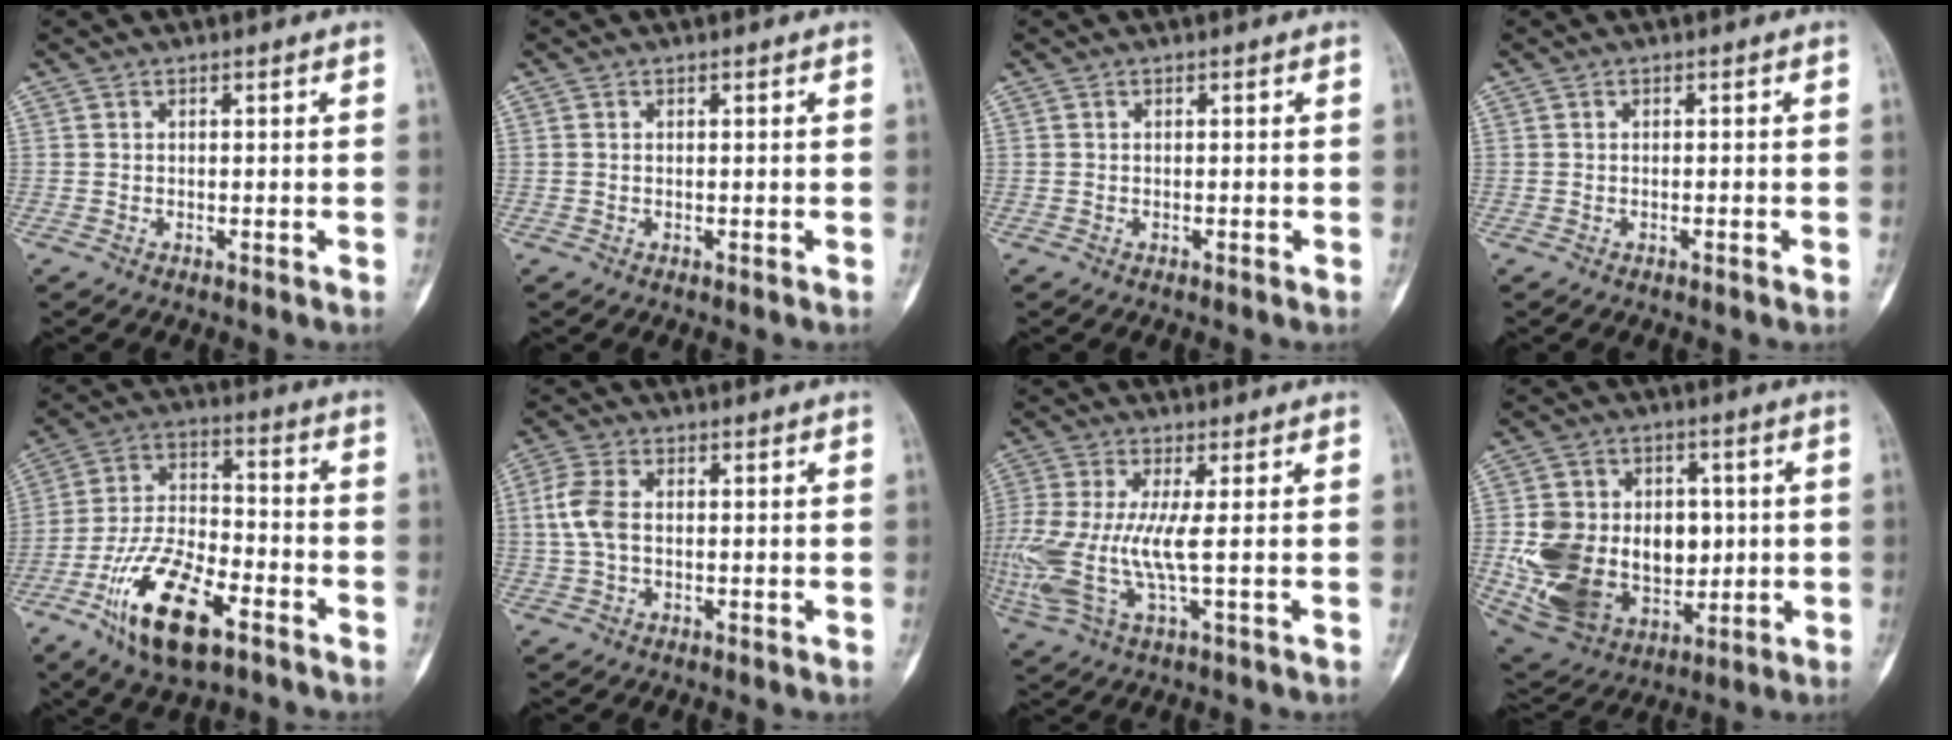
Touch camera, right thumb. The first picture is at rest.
{"total": 0.0}
{"total": 0.0}
{"total": 0.7, "force": [-0.3, 0.1, 0.6], "torque": [-0.012, 0.002, -0.003]}
{"total": 17.3, "force": [-9.0, 7.4, 12.9], "torque": [-0.234, 0.047, -0.161]}
{"total": 6.1, "force": [0.3, 3.8, 4.8], "torque": [-0.117, 0.010, 0.002]}
{"total": 13.8, "force": [-0.9, 4.0, 13.2], "torque": [-0.345, -0.012, -0.016]}
{"total": 22.2, "force": [-0.7, 16.5, 14.8], "torque": [-0.241, 0.004, 0.021]}